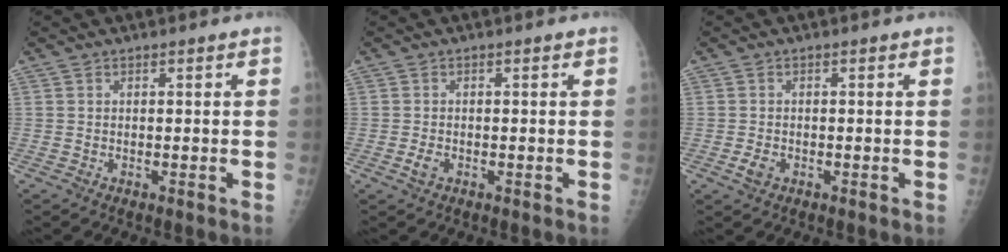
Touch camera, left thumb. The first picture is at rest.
{"total": 1.7, "force": [-0.6, 1.1, 1.1], "torque": [-0.022, 0.000, -0.012]}
{"total": 2.0, "force": [-0.7, 1.4, 1.2], "torque": [-0.022, 0.000, -0.013]}